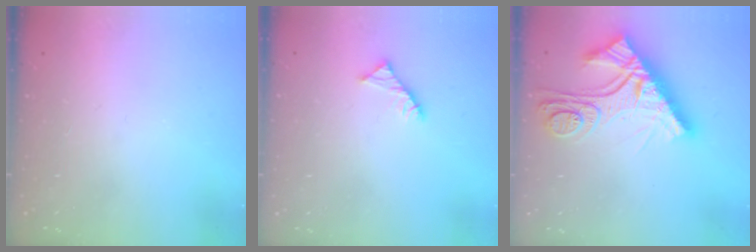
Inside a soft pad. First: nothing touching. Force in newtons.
{"total": 2.9, "press": 2.9, "slide": 0.4}
{"total": 15.8, "press": 15.8, "slide": 0.6}